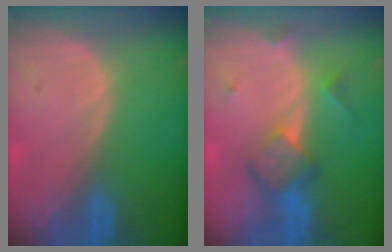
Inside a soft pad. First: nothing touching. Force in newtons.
{"total": 5.8, "press": 5.4, "slide": 2.2}